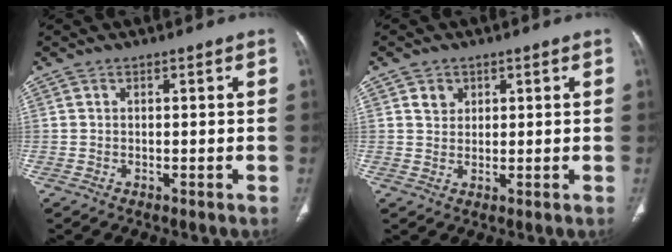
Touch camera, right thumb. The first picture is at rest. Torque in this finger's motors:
{"motor_torque": [-0.63, 0.46, 0.30, 0.13, -0.01]}